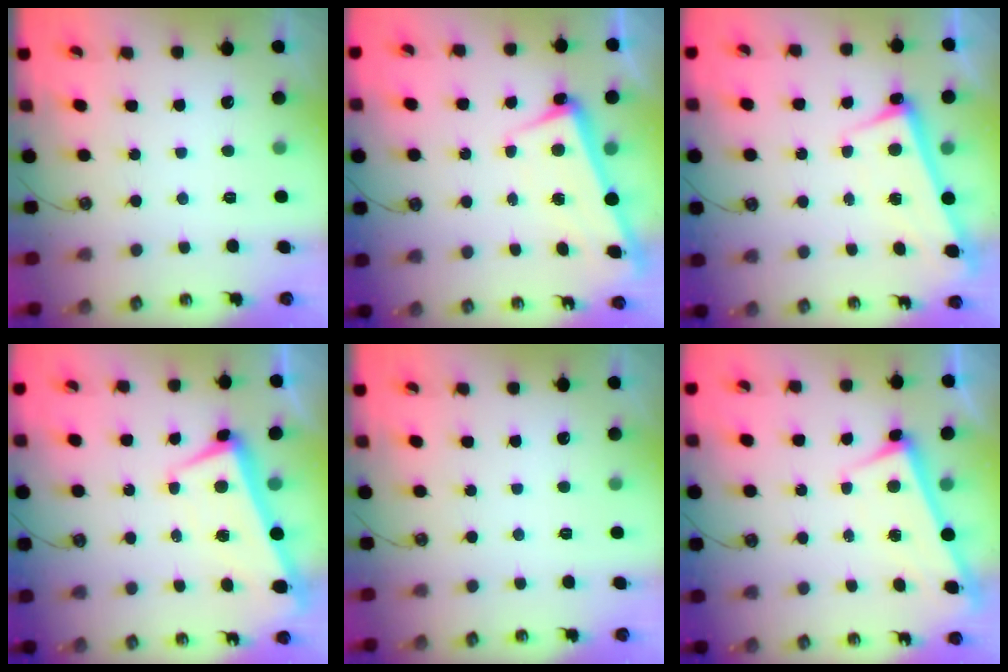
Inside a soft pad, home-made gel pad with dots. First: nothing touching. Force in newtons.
{"total": 2.3, "press": 2.2, "slide": 0.8}
{"total": 1.0, "press": 0.6, "slide": 0.8}
{"total": 2.5, "press": 2.4, "slide": 0.4}
{"total": 0.0}
{"total": 2.9, "press": 2.9, "slide": 0.3}